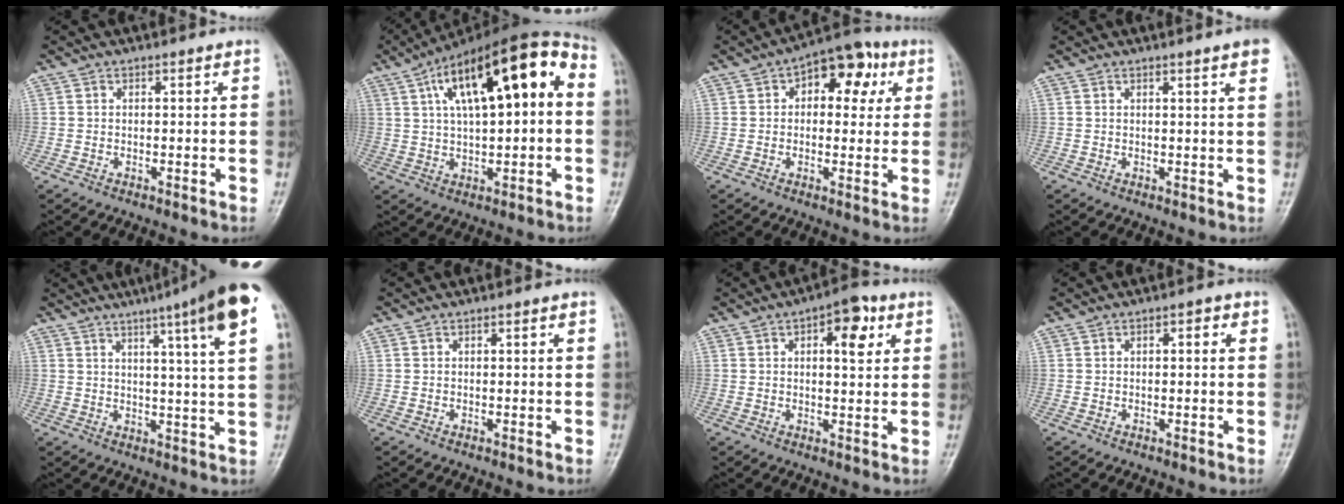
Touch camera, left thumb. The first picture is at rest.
{"total": 19.1, "force": [4.1, 7.2, 17.2], "torque": [-0.261, 0.042, 0.053]}
{"total": 11.4, "force": [3.7, 6.8, 8.4], "torque": [-0.067, 0.014, 0.043]}
{"total": 3.7, "force": [2.5, -0.2, 2.7], "torque": [-0.030, -0.003, 0.023]}
{"total": 14.6, "force": [7.8, 0.4, 12.4], "torque": [-0.172, -0.016, 0.090]}
{"total": 0.0}
{"total": 7.7, "force": [2.9, 3.5, 6.3], "torque": [-0.062, 0.001, 0.032]}
{"total": 1.5, "force": [0.4, 0.7, 1.3], "torque": [-0.012, 0.004, -0.002]}